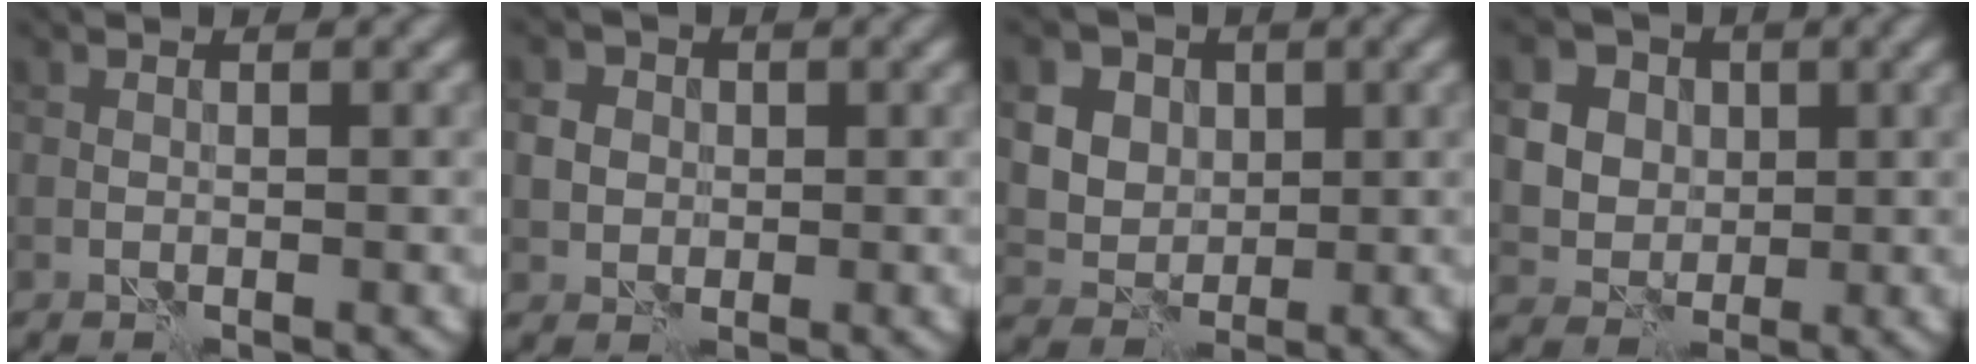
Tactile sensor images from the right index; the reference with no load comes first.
{"total": 3.2, "force": [0.5, 2.9, 1.3], "torque": [-0.015, 0.010, 0.004]}
{"total": 10.8, "force": [4.2, 8.8, 4.6], "torque": [-0.096, 0.024, 0.062]}
{"total": 9.9, "force": [3.2, 8.6, 3.9], "torque": [-0.094, 0.021, 0.048]}